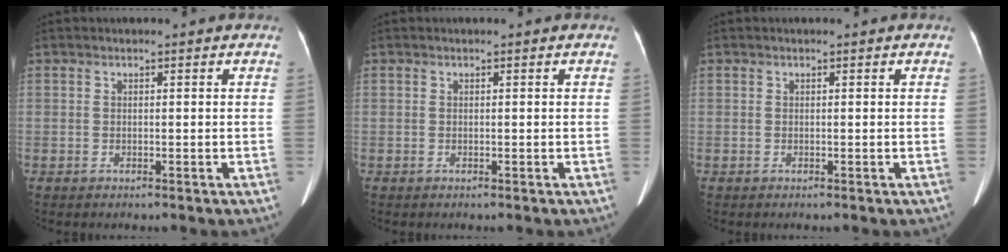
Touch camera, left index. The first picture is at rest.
{"total": 0.0}
{"total": 0.0}